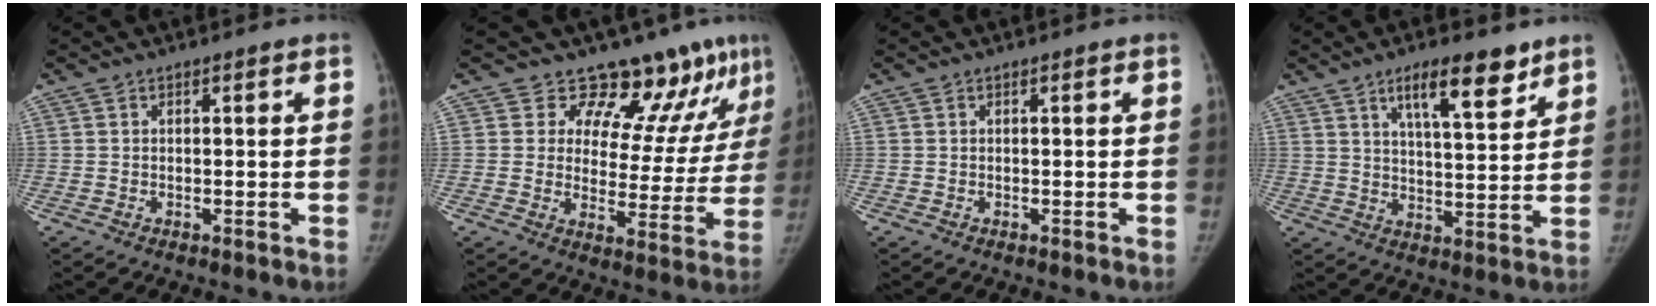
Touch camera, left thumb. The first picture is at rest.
{"total": 13.2, "force": [10.8, 5.5, 5.4], "torque": [-0.026, -0.082, 0.138]}
{"total": 0.0}
{"total": 10.5, "force": [6.6, 3.1, 7.5], "torque": [-0.100, -0.038, 0.109]}